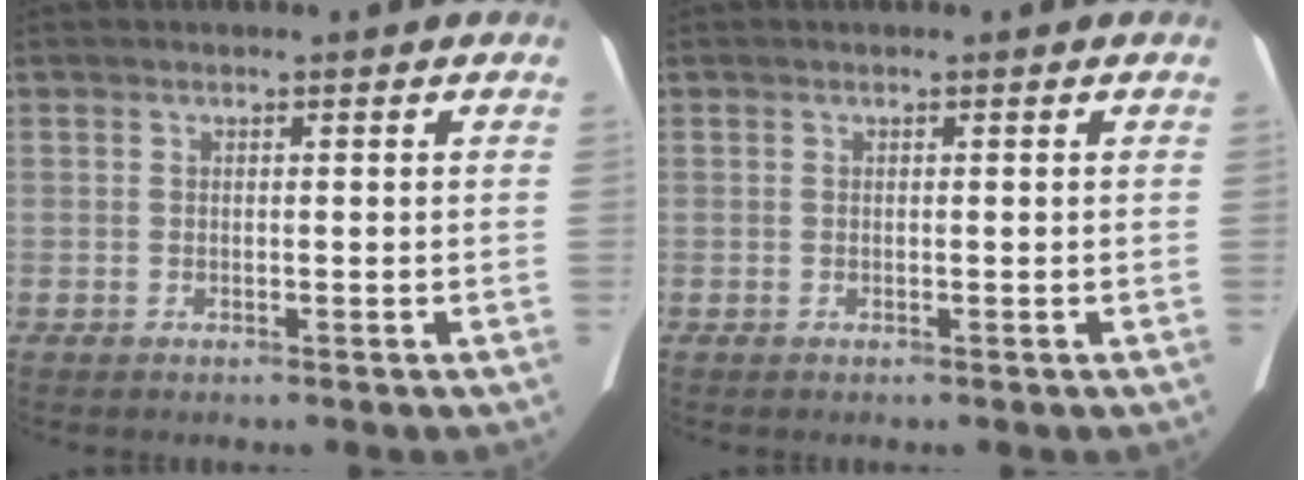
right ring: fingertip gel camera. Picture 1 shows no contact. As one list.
[{"total": 0.0}]